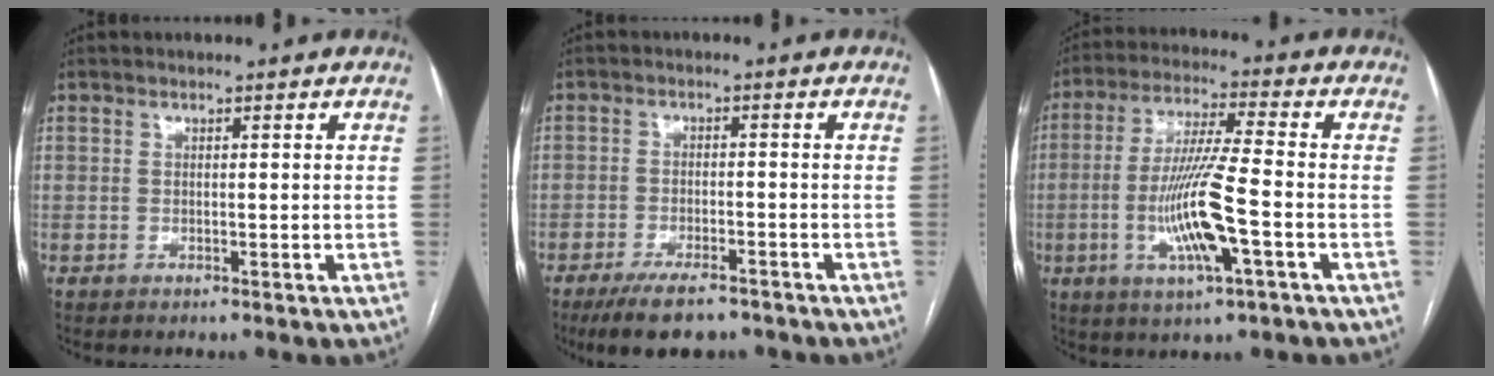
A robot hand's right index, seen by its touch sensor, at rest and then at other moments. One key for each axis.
{"total": 7.9, "fx": -6.1, "fy": 2.6, "fz": 4.2, "tx": -0.071, "ty": -0.009, "tz": -0.101}
{"total": 12.0, "fx": -3.2, "fy": 0.6, "fz": 11.6, "tx": -0.233, "ty": -0.009, "tz": -0.061}